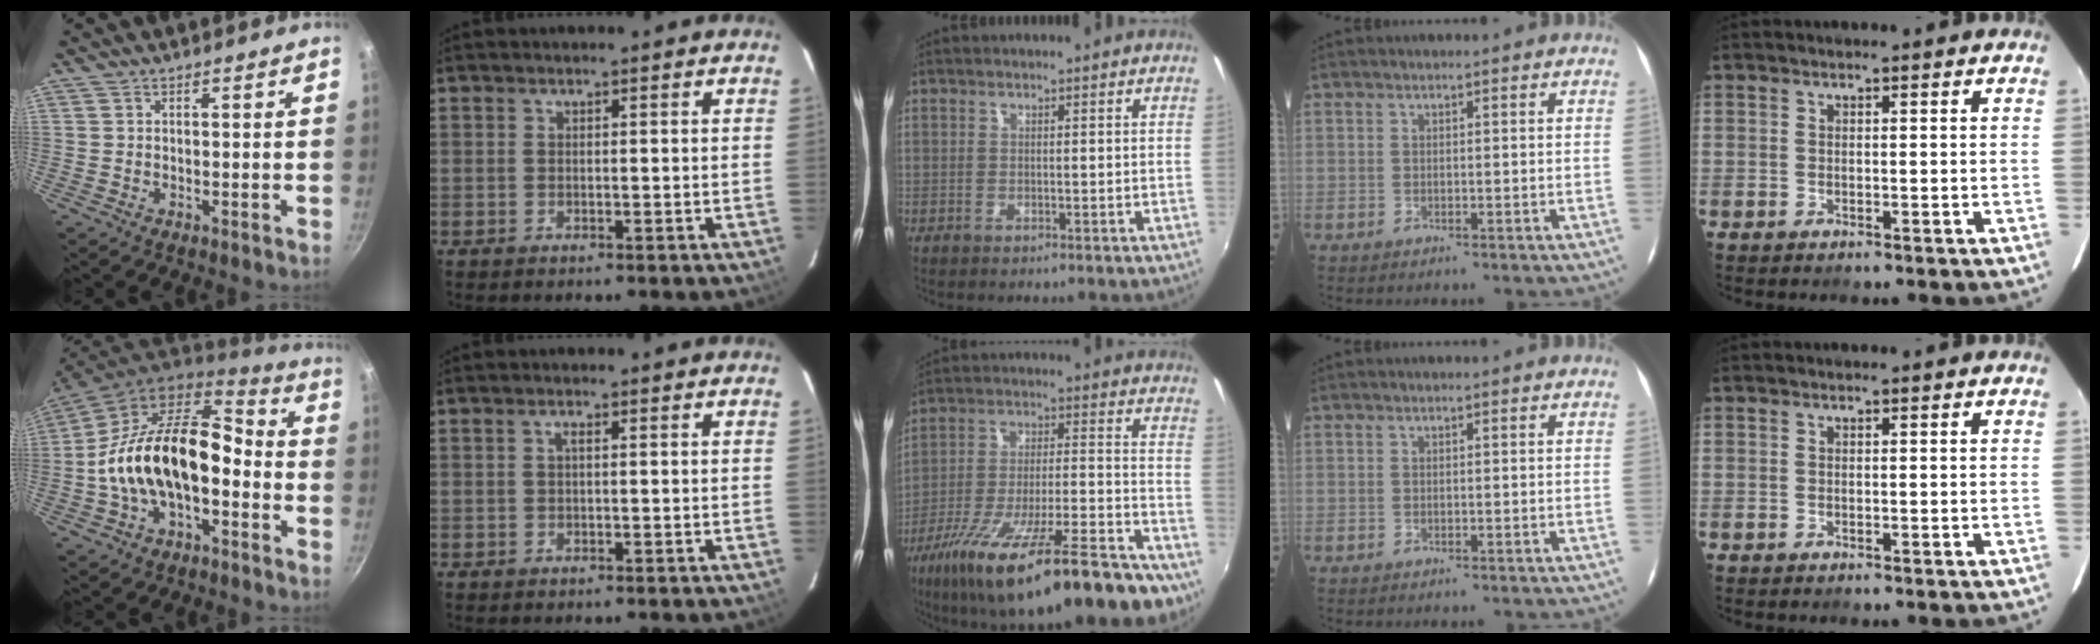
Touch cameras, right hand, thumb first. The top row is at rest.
{"thumb": {"total": 20.2, "force": [-3.8, 11.6, 16.1], "torque": [-0.261, 0.057, -0.081]}, "index": {"total": 0.9, "force": [0.1, 0.2, 0.8], "torque": [-0.015, 0.005, -0.001]}, "middle": {"total": 27.8, "force": [-19.2, 6.1, 19.2], "torque": [-0.320, -0.065, -0.286]}}